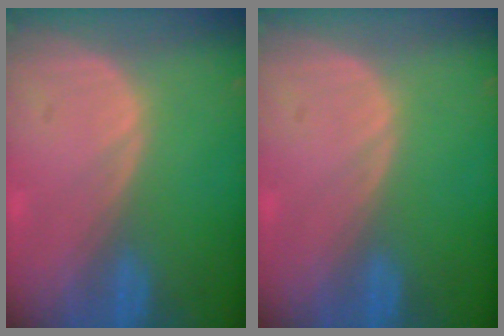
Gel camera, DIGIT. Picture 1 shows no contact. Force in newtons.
{"total": 0.0}